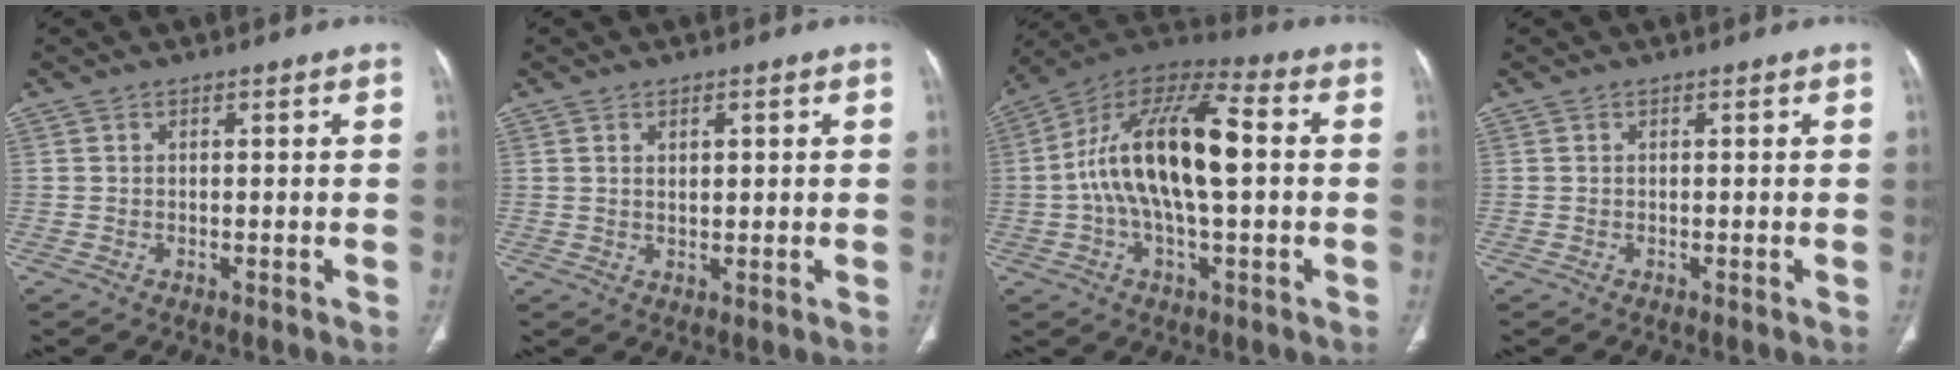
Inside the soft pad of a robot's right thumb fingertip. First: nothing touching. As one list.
[{"total": 1.9, "force": [0.7, 0.9, 1.5], "torque": [-0.022, -0.006, 0.014]}, {"total": 19.0, "force": [0.7, 7.9, 17.3], "torque": [-0.315, 0.039, 0.005]}, {"total": 0.0}]